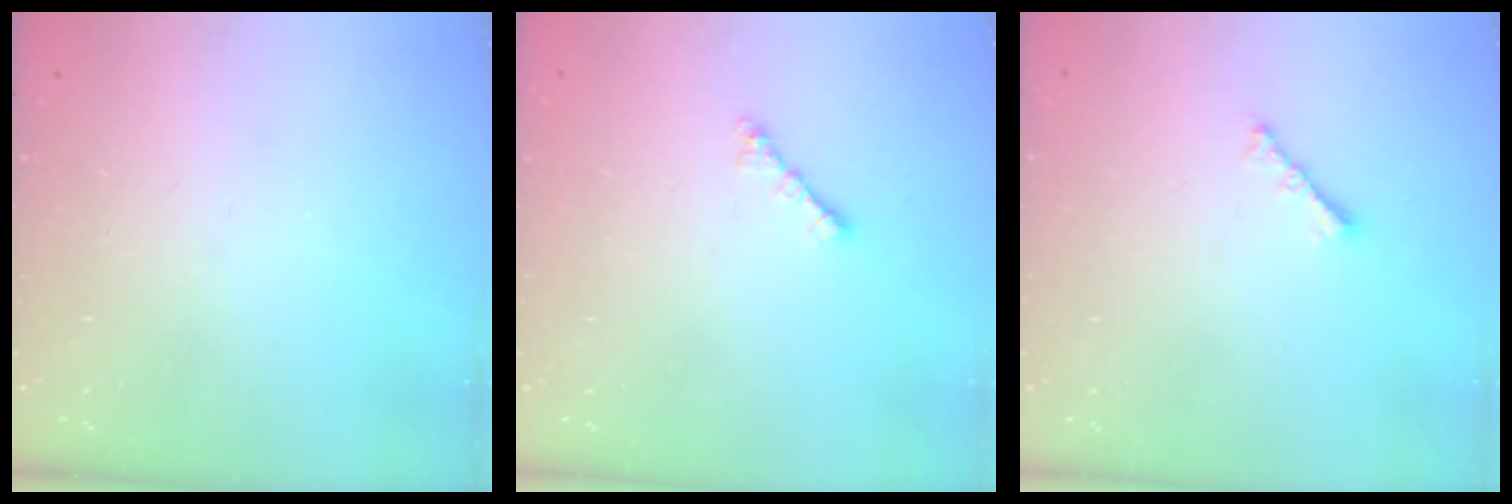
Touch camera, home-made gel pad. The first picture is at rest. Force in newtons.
{"total": 2.0, "press": 1.9, "slide": 0.6}
{"total": 2.4, "press": 2.3, "slide": 0.6}